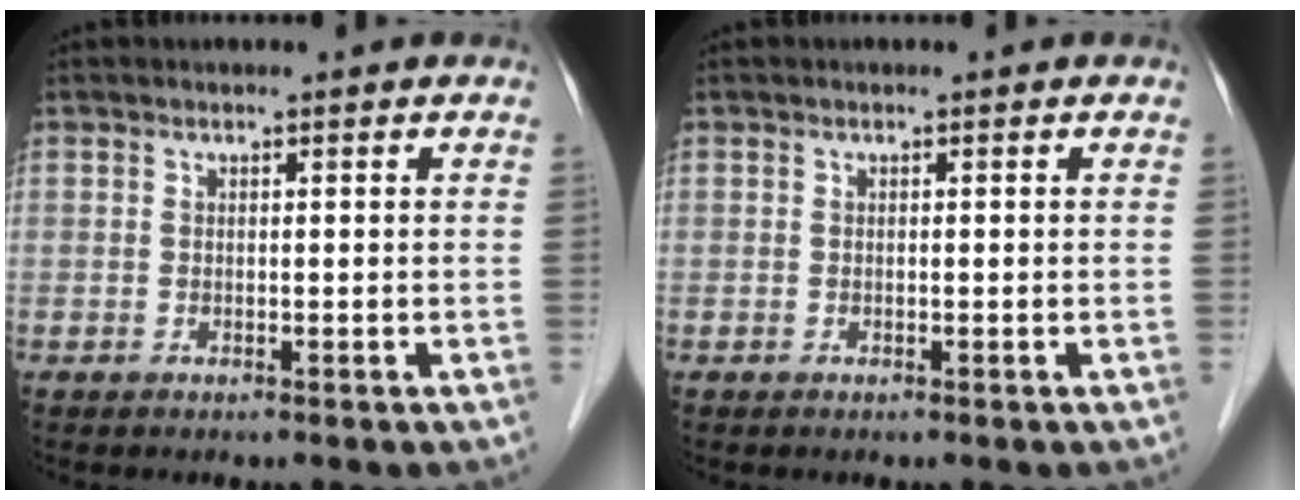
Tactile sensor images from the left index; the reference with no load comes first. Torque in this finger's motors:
{"motor_torque": [0.19, 0.15, -0.05, 0.01]}